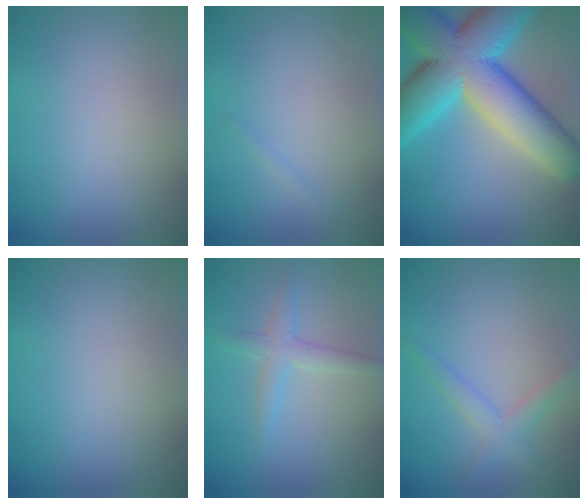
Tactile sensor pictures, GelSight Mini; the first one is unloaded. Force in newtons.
{"total": 0.5, "press": 0.5, "slide": 0.0}
{"total": 15.2, "press": 15.2, "slide": 0.3}
{"total": 0.0}
{"total": 2.2, "press": 2.2, "slide": 0.1}
{"total": 2.1, "press": 2.1, "slide": 0.1}